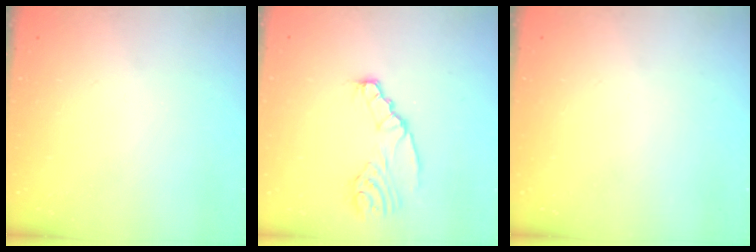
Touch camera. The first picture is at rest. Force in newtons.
{"total": 3.7, "press": 3.7, "slide": 0.5}
{"total": 0.0}